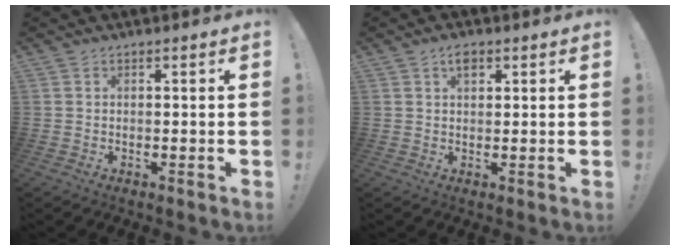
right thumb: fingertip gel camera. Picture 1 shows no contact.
{"total": 3.3, "force": [1.7, 1.8, 2.2], "torque": [-0.034, 0.001, 0.028]}